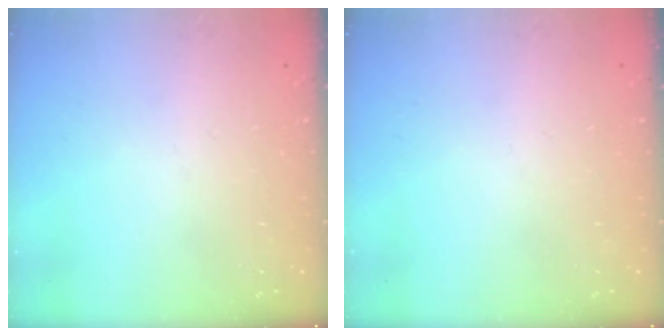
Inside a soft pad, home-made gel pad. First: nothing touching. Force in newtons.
{"total": 0.0}